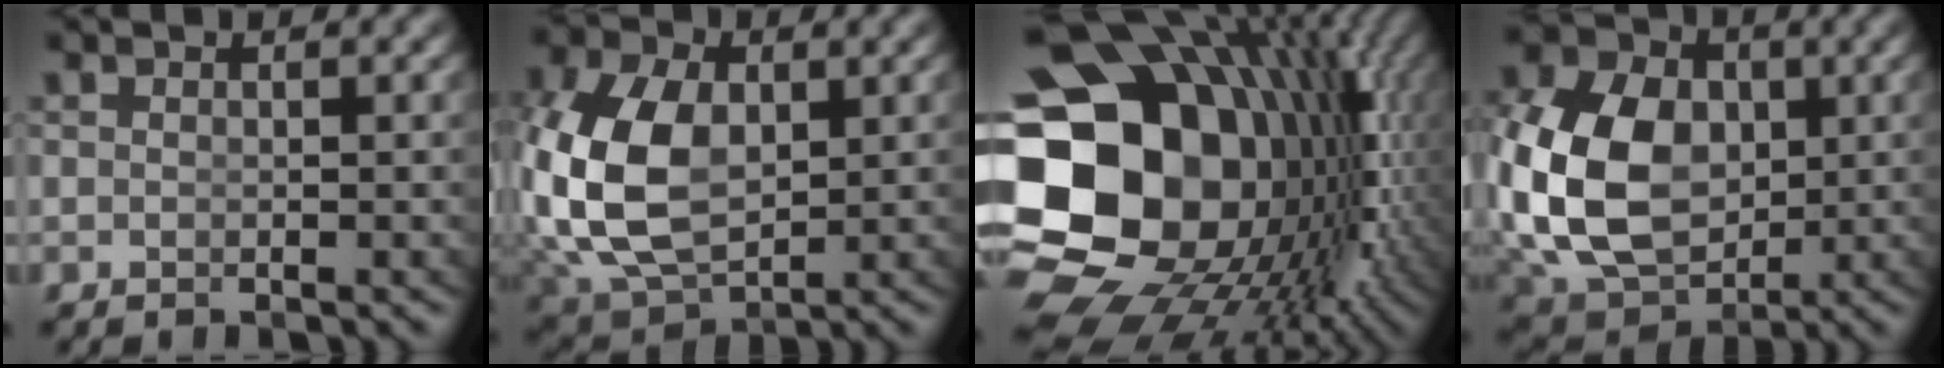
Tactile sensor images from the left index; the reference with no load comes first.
{"total": 10.9, "force": [0.2, 8.2, 7.1], "torque": [-0.186, -0.036, 0.026]}
{"total": 31.6, "force": [-1.2, 21.5, 23.1], "torque": [-0.377, -0.064, 0.000]}
{"total": 11.9, "force": [0.3, 9.3, 7.5], "torque": [-0.168, -0.028, 0.018]}